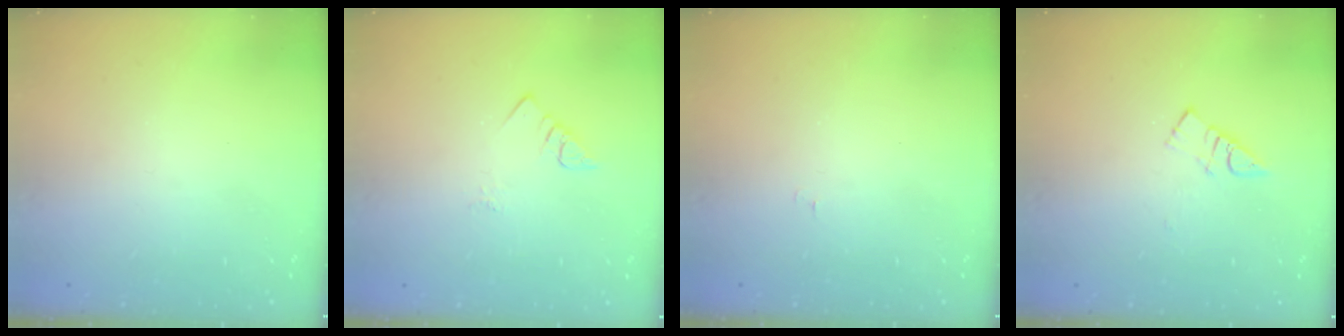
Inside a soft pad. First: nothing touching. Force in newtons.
{"total": 2.8, "press": 2.8, "slide": 0.4}
{"total": 3.7, "press": 3.7, "slide": 0.5}
{"total": 3.9, "press": 3.9, "slide": 0.5}